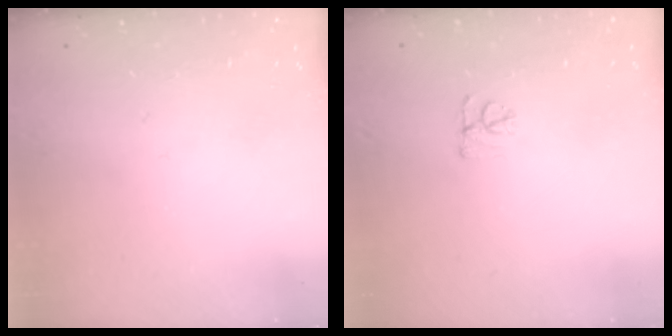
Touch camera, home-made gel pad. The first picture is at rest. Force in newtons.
{"total": 5.6, "press": 5.5, "slide": 0.6}